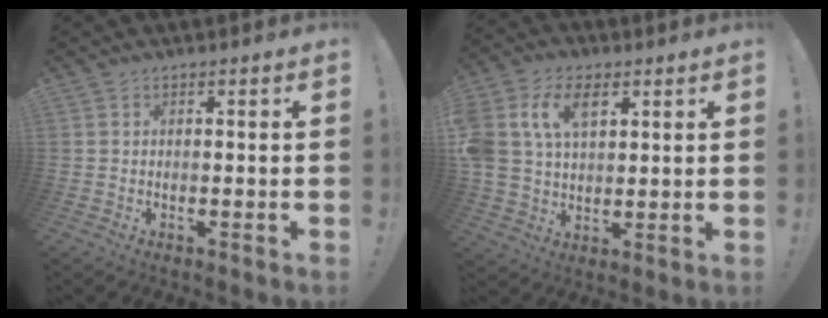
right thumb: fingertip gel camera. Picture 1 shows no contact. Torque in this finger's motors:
{"motor_torque": [1.96, 2.08, 1.61, 0.30, 0.37]}